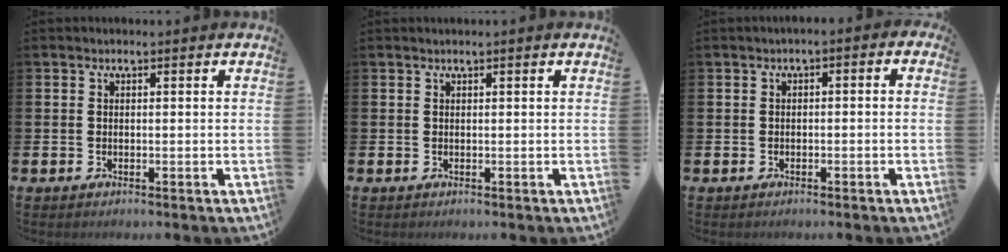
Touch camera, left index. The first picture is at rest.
{"total": 0.0}
{"total": 1.5, "force": [-1.3, 0.5, 0.5], "torque": [-0.017, 0.006, -0.030]}